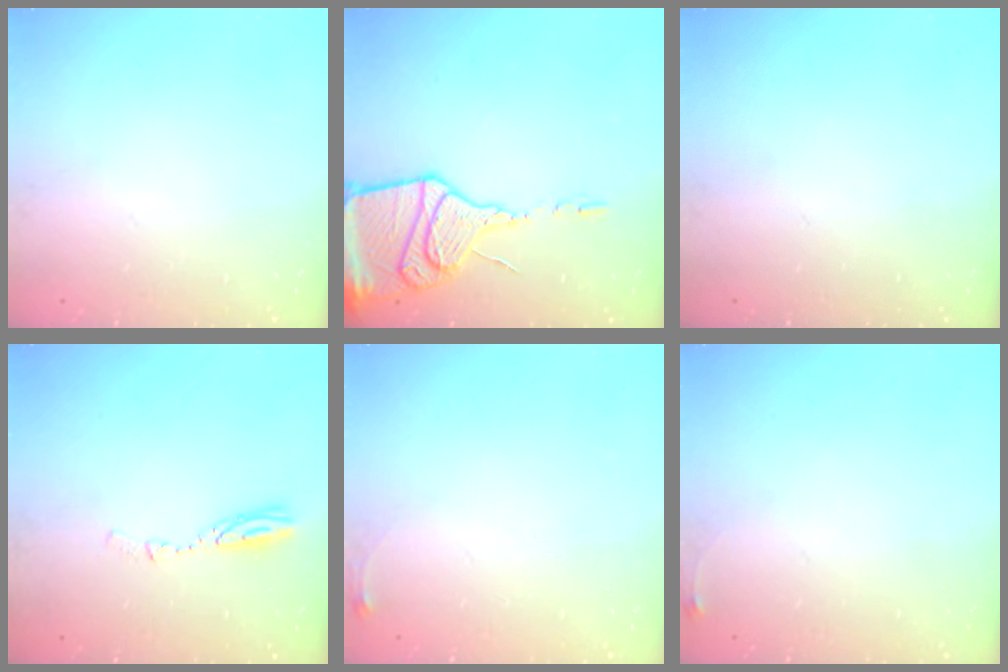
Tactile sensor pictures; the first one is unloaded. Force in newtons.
{"total": 16.9, "press": 16.8, "slide": 1.6}
{"total": 0.0}
{"total": 3.6, "press": 3.5, "slide": 0.4}
{"total": 3.6, "press": 3.6, "slide": 0.5}
{"total": 3.6, "press": 3.5, "slide": 0.6}